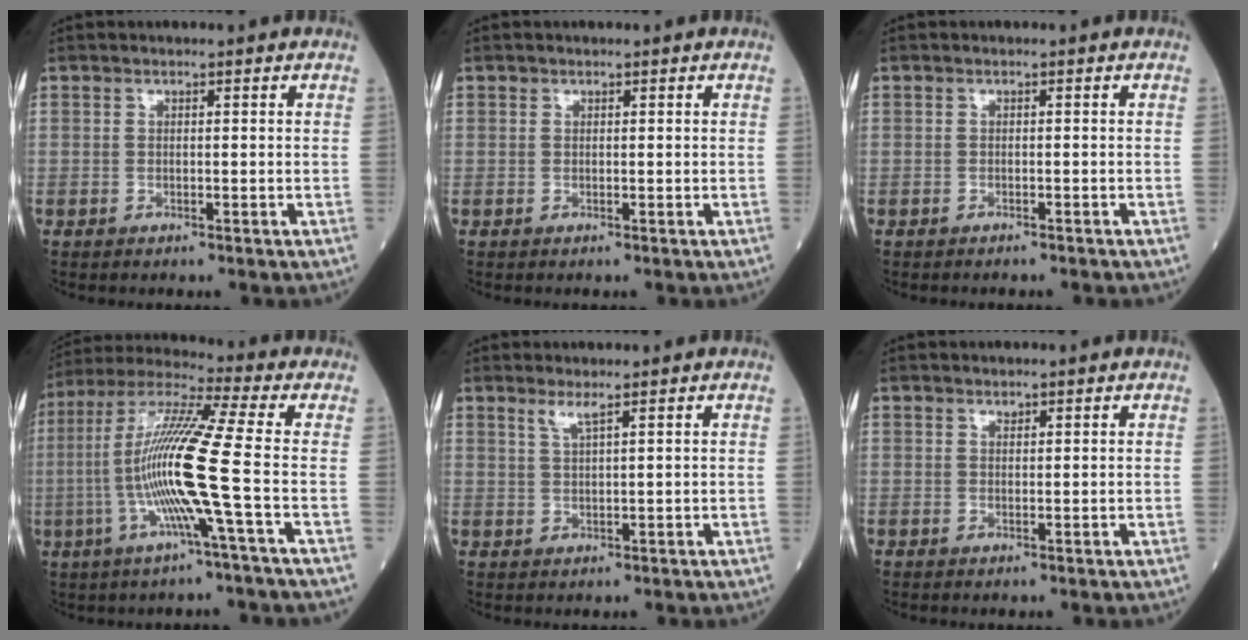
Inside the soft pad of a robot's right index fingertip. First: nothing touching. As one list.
[{"total": 0.0}, {"total": 1.7, "force": [-1.5, 0.3, 0.5], "torque": [-0.017, -0.004, -0.018]}, {"total": 14.2, "force": [-2.8, -1.5, 13.8], "torque": [-0.277, 0.001, -0.063]}, {"total": 1.9, "force": [1.4, -0.3, 1.2], "torque": [-0.029, -0.004, 0.033]}, {"total": 0.5, "force": [0.5, 0.2, 0.1], "torque": [-0.006, -0.001, 0.011]}]